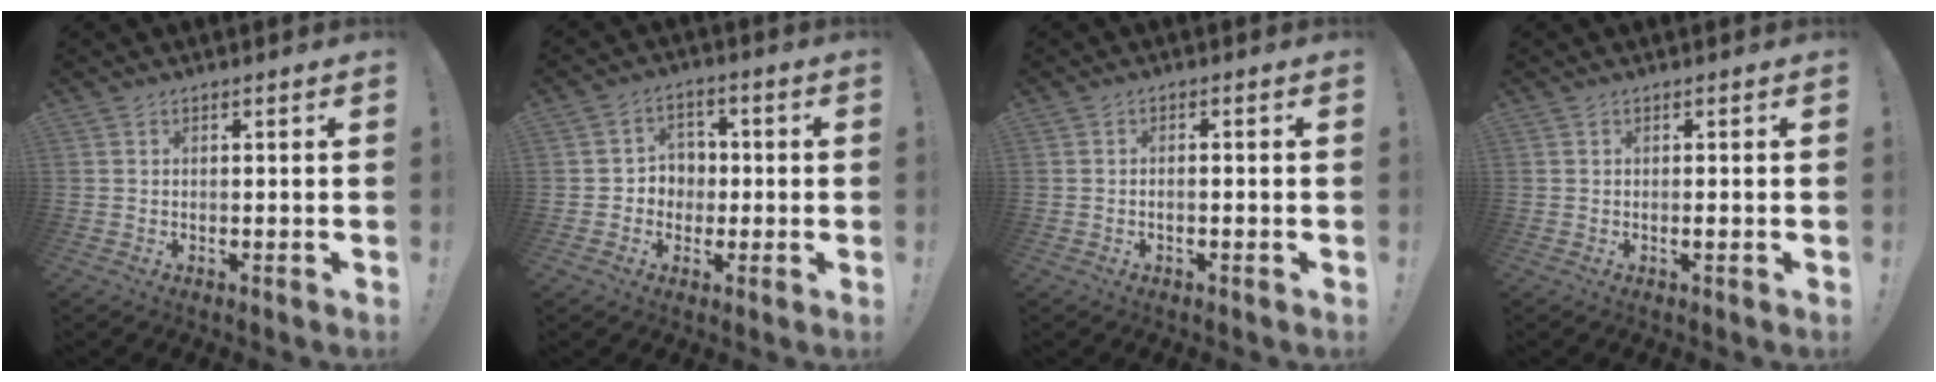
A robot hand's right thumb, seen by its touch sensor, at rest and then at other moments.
{"total": 5.9, "force": [-0.6, 5.8, 1.3], "torque": [-0.029, 0.008, -0.005]}
{"total": 1.4, "force": [-0.9, 0.2, 1.0], "torque": [-0.018, 0.003, -0.016]}
{"total": 0.5, "force": [-0.2, 0.0, 0.5], "torque": [-0.002, -0.005, -0.005]}